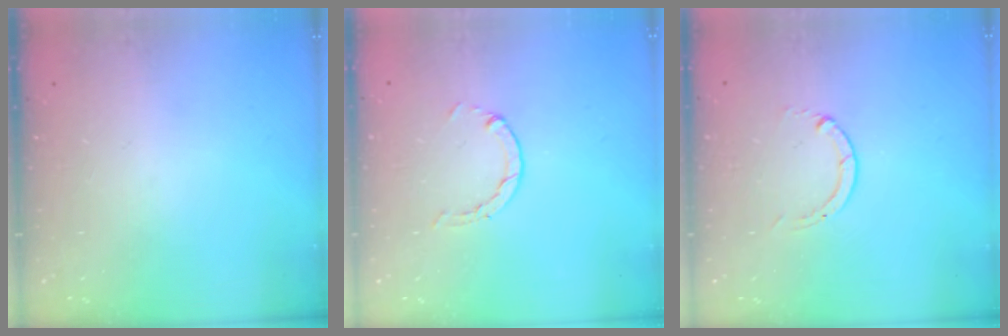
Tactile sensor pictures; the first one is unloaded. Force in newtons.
{"total": 0.6, "press": 0.6, "slide": 0.2}
{"total": 0.0}